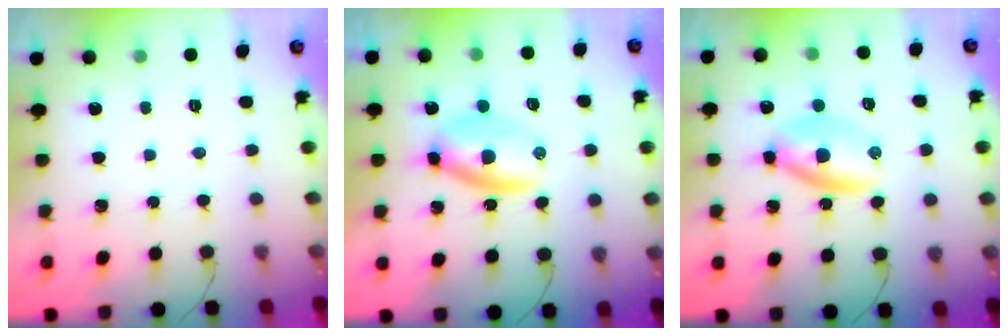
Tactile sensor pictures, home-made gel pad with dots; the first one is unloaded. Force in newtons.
{"total": 6.4, "press": 6.3, "slide": 1.4}
{"total": 5.7, "press": 5.6, "slide": 1.1}